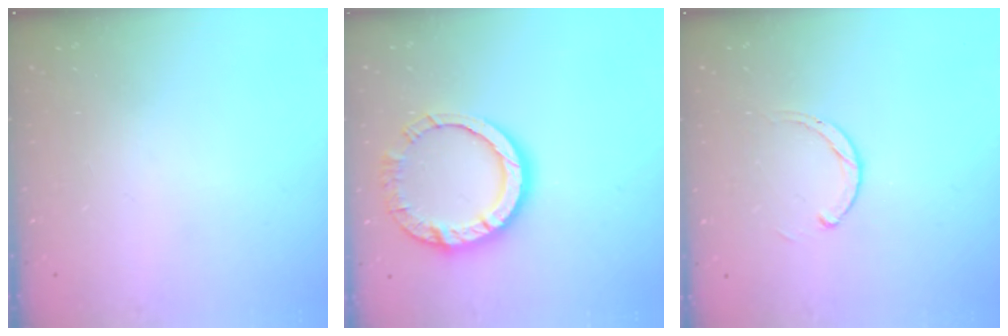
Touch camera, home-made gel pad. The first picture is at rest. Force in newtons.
{"total": 13.4, "press": 13.4, "slide": 1.4}
{"total": 2.5, "press": 2.5, "slide": 0.3}